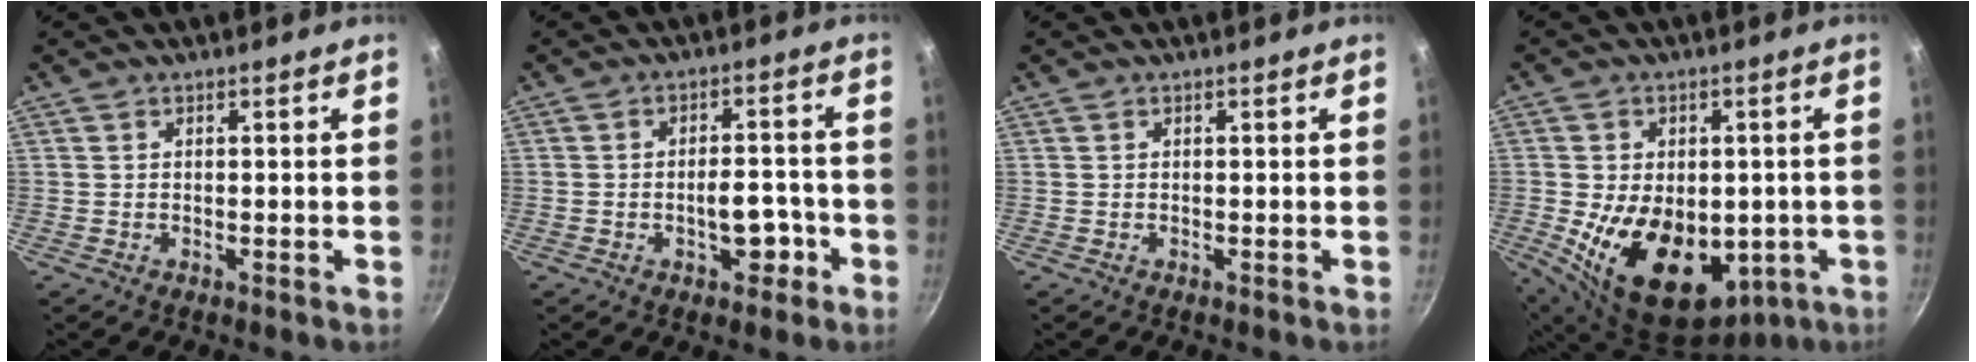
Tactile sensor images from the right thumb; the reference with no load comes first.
{"total": 6.2, "force": [-2.4, 3.4, 4.6], "torque": [-0.032, 0.024, -0.030]}
{"total": 0.0}
{"total": 18.6, "force": [-3.3, 12.5, 13.4], "torque": [-0.204, -0.015, -0.027]}